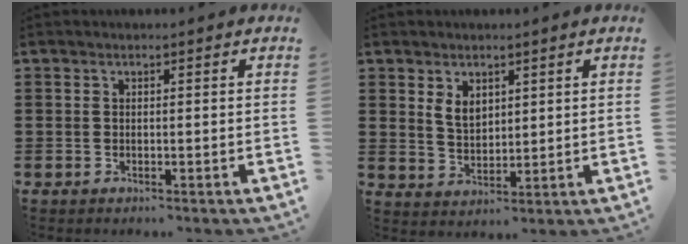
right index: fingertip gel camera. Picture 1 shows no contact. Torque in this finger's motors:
{"motor_torque": [0.07, 0.05, 0.11, 0.09]}